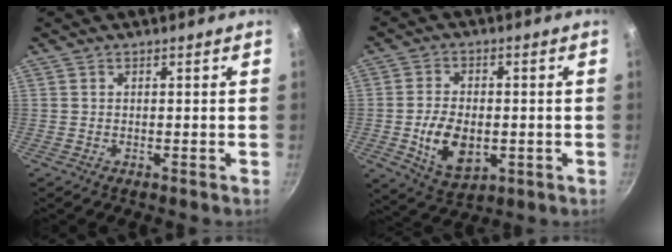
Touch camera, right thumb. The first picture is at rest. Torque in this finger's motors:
{"motor_torque": [-0.39, 0.48, -0.06, -0.02, 0.25]}